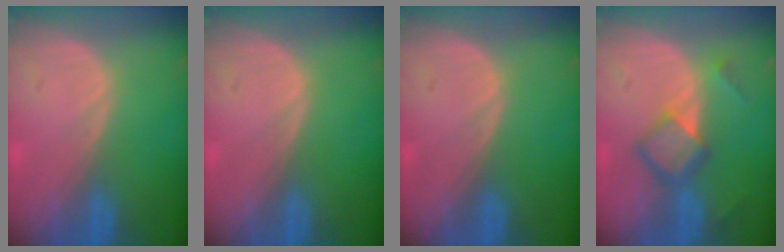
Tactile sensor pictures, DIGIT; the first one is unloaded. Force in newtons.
{"total": 0.0}
{"total": 0.0}
{"total": 5.9, "press": 5.0, "slide": 3.1}